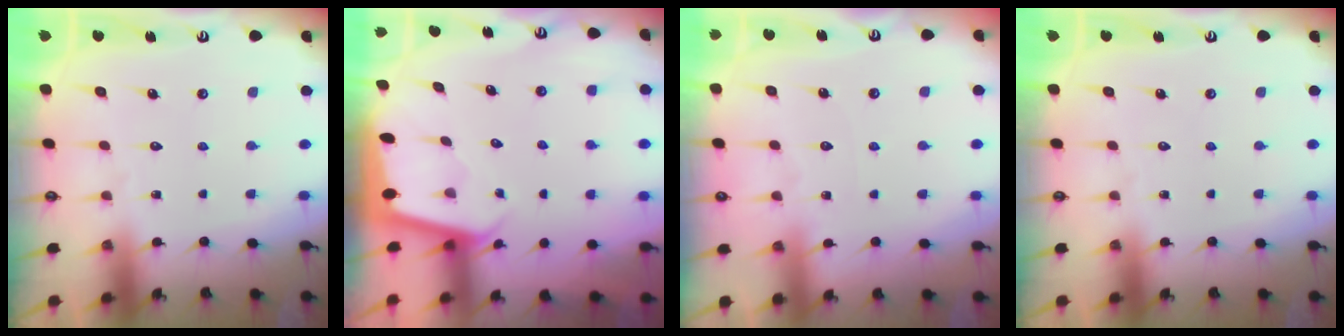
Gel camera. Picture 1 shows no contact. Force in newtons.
{"total": 2.0, "press": 2.0, "slide": 0.1}
{"total": 2.9, "press": 2.9, "slide": 0.5}
{"total": 0.0}